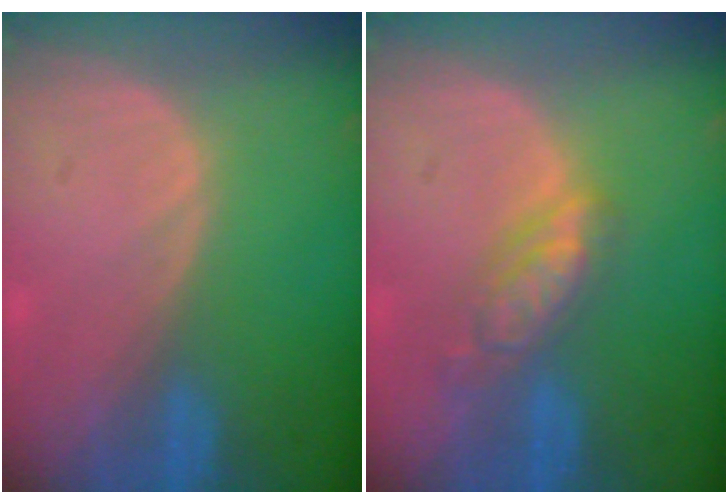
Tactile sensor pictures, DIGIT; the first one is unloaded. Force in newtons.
{"total": 5.5, "press": 5.0, "slide": 2.4}